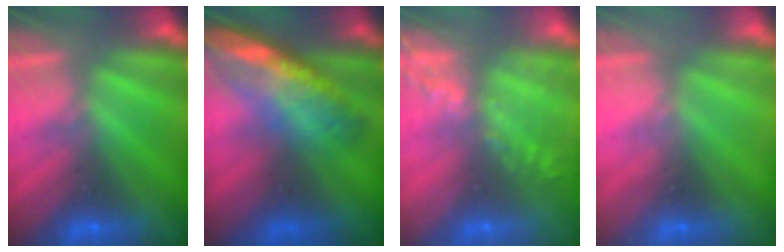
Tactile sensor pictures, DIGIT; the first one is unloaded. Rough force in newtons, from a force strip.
{"total": 8.0}
{"total": 11.8}
{"total": 1.8}